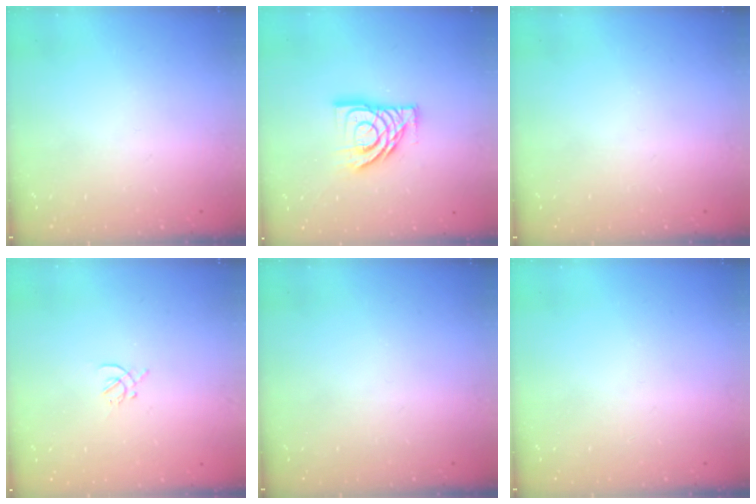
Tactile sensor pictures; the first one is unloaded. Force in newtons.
{"total": 13.3, "press": 13.3, "slide": 1.2}
{"total": 0.0}
{"total": 1.4, "press": 1.3, "slide": 0.5}
{"total": 0.0}
{"total": 0.0}